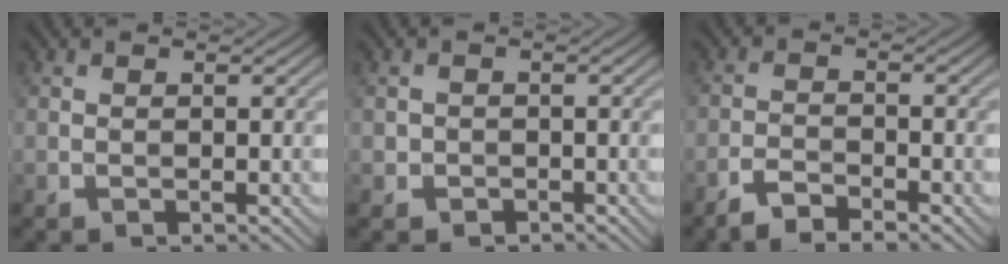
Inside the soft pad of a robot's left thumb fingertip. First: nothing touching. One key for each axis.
{"total": 1.2, "fx": -0.5, "fy": 1.0, "fz": -0.3, "tx": 0.007, "ty": -0.003, "tz": -0.013}
{"total": 3.8, "fx": -3.3, "fy": 0.6, "fz": 1.9, "tx": -0.044, "ty": -0.001, "tz": -0.068}